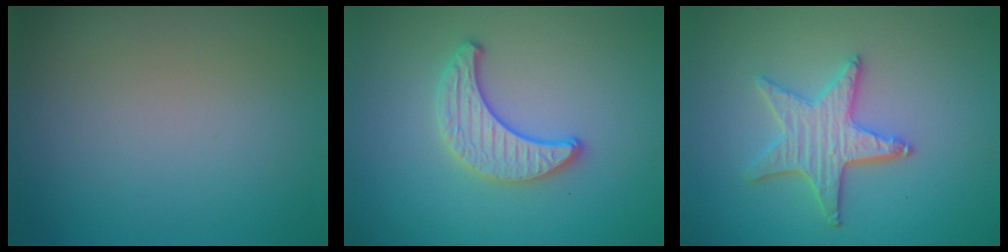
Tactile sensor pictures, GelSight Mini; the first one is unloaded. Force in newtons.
{"total": 3.0, "press": 2.8, "slide": 0.9}
{"total": 4.2, "press": 3.7, "slide": 2.1}